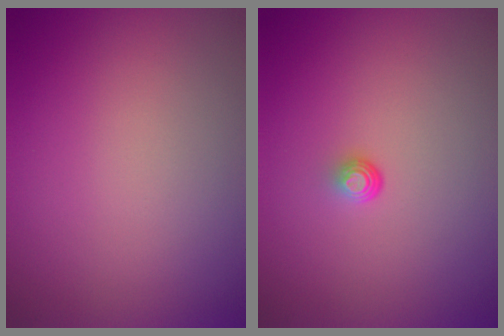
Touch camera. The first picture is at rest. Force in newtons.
{"total": 1.0, "press": 0.6, "slide": 0.8}